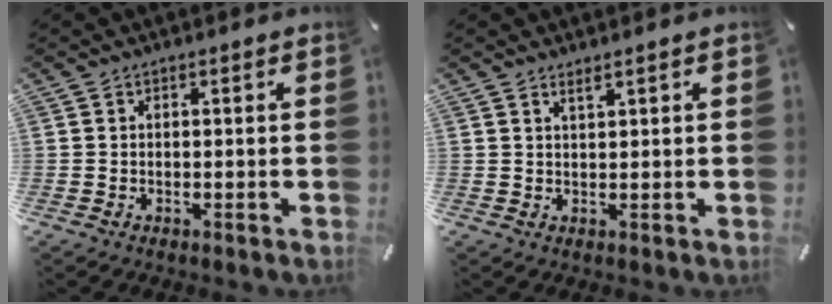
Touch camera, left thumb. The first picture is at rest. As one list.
[{"total": 1.5, "force": [1.2, 0.3, 0.9], "torque": [-0.019, -0.001, 0.021]}]